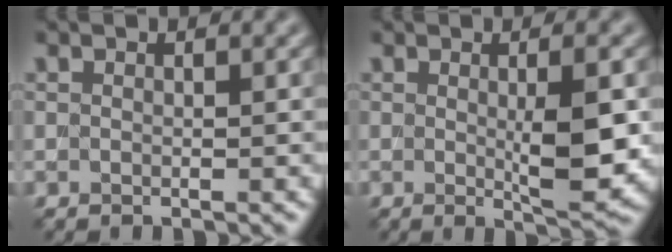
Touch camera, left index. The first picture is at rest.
{"total": 4.6, "force": [0.0, 0.8, 4.6], "torque": [-0.070, -0.005, 0.005]}